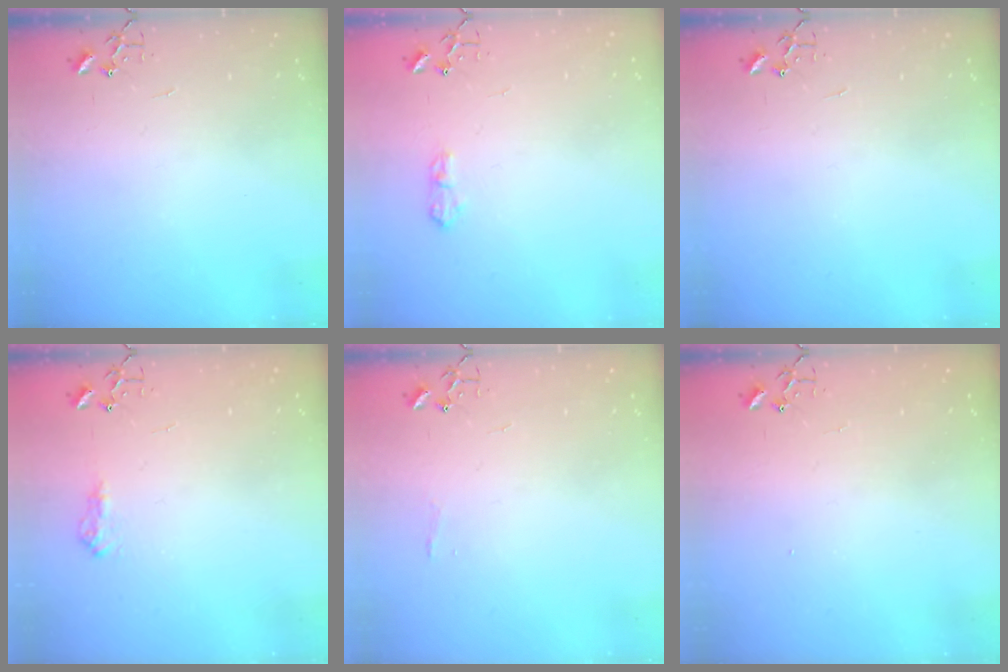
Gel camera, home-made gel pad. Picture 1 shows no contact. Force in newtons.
{"total": 7.1, "press": 7.0, "slide": 0.9}
{"total": 0.0}
{"total": 8.8, "press": 8.8, "slide": 0.8}
{"total": 3.7, "press": 3.7, "slide": 0.4}
{"total": 1.3, "press": 1.2, "slide": 0.1}